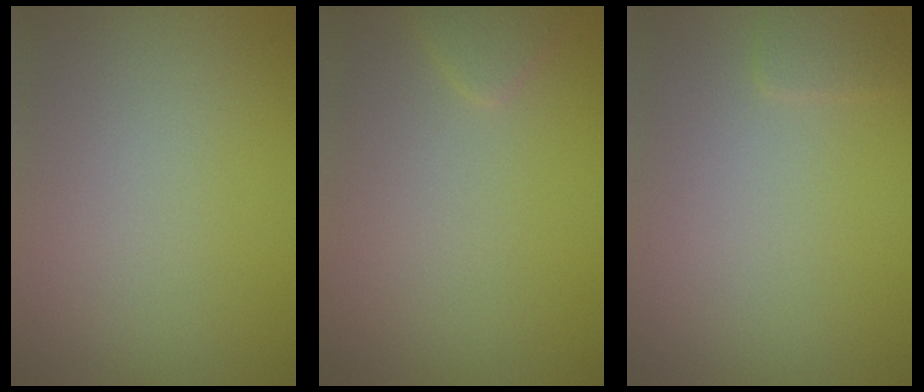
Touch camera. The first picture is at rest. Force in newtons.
{"total": 1.1, "press": 1.1, "slide": 0.1}
{"total": 0.9, "press": 0.9, "slide": 0.1}